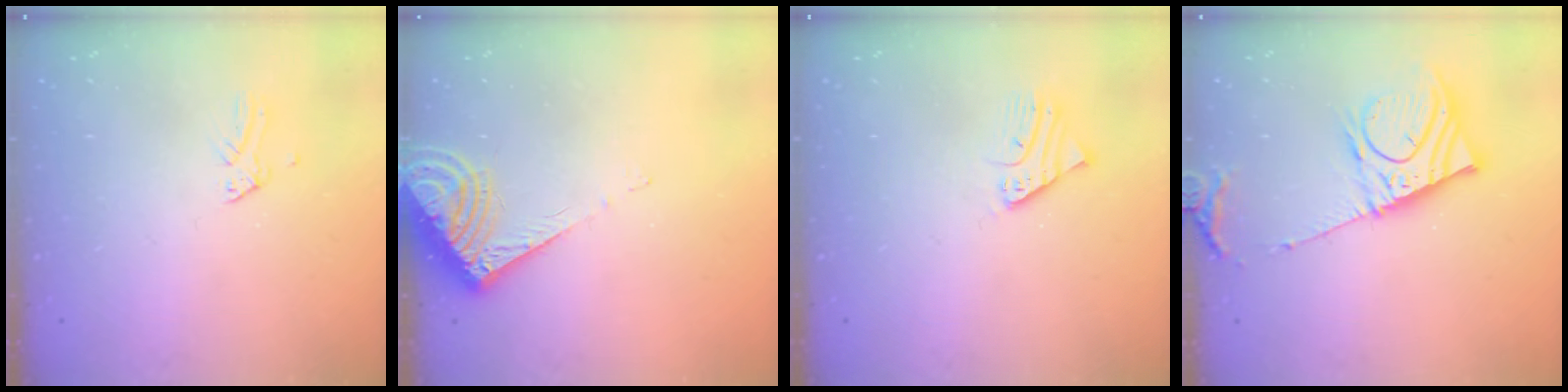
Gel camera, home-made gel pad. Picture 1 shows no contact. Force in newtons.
{"total": 9.4, "press": 9.3, "slide": 0.8}
{"total": 2.5, "press": 2.5, "slide": 0.2}
{"total": 13.0, "press": 12.7, "slide": 2.6}